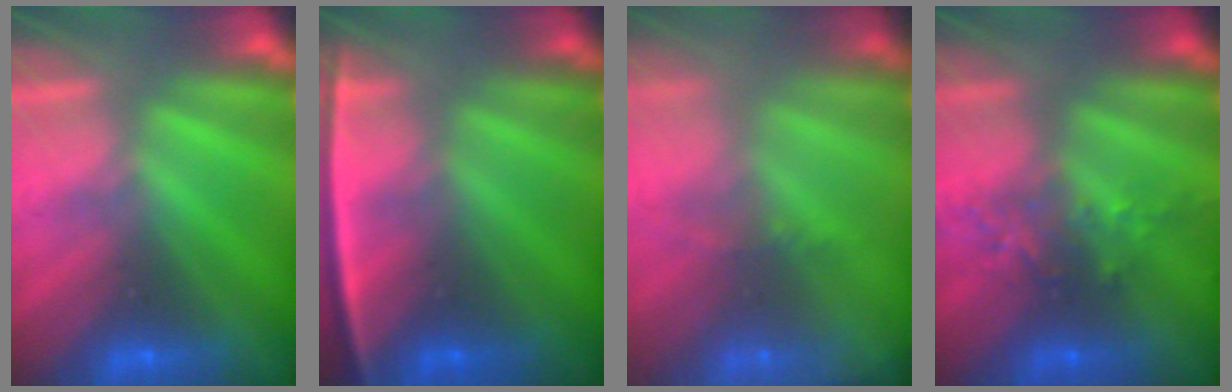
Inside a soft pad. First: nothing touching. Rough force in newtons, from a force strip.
{"total": 2.4}
{"total": 5.9}
{"total": 2.4}